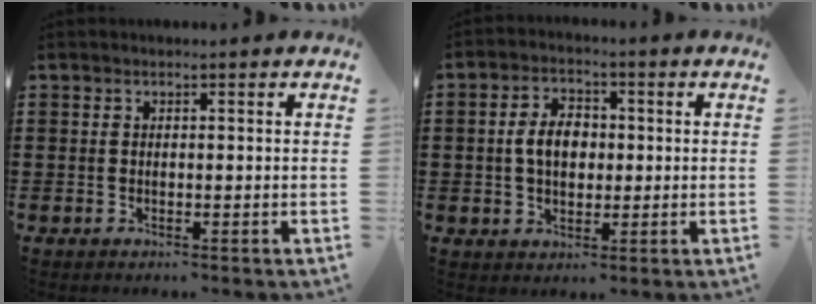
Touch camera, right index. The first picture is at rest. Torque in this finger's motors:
{"motor_torque": [1.00, 0.05, 0.55, 0.14]}